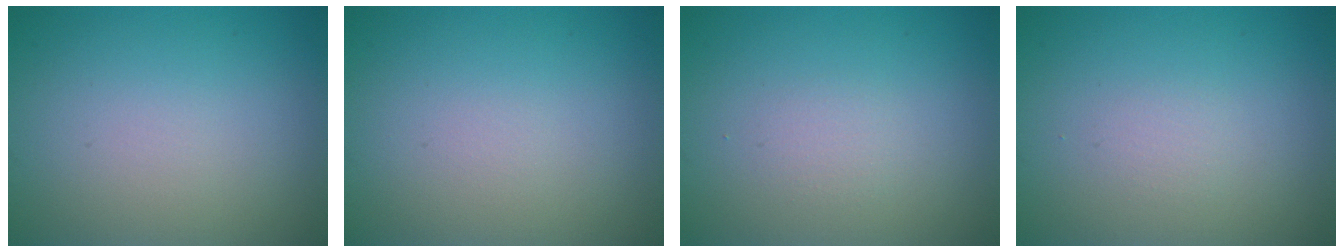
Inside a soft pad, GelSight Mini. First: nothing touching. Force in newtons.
{"total": 0.0}
{"total": 0.9, "press": 0.9, "slide": 0.0}
{"total": 0.7, "press": 0.7, "slide": 0.0}